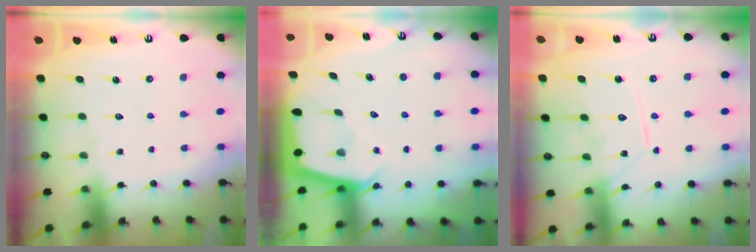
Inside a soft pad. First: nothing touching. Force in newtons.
{"total": 2.1, "press": 2.1, "slide": 0.2}
{"total": 10.0, "press": 9.9, "slide": 0.5}